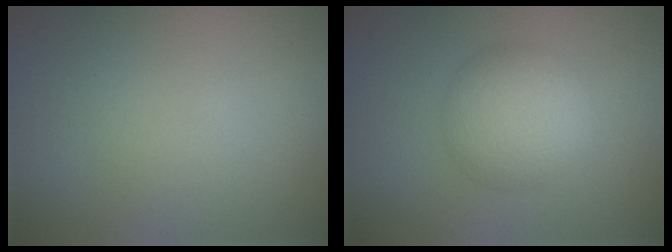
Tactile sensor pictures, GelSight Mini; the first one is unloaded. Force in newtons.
{"total": 4.6, "press": 4.5, "slide": 0.3}